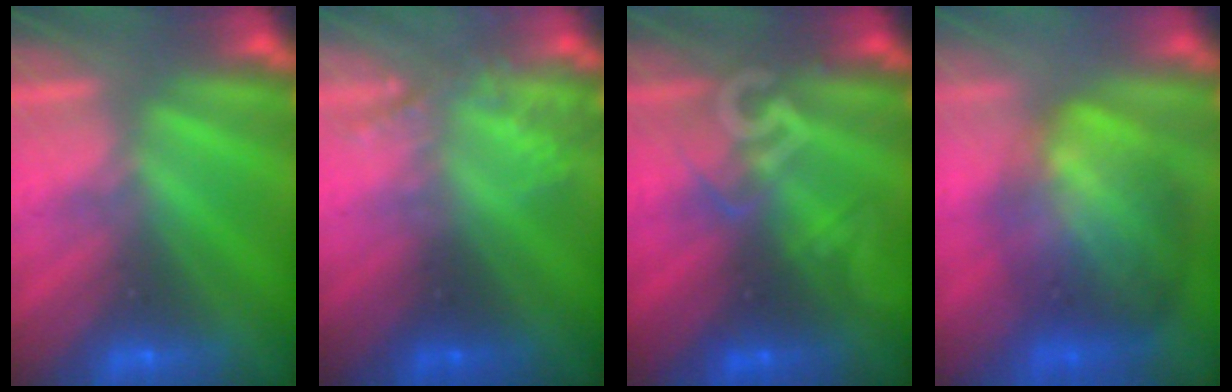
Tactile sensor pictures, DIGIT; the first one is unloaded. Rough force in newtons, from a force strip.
{"total": 1.9}
{"total": 2.9}
{"total": 8.7}